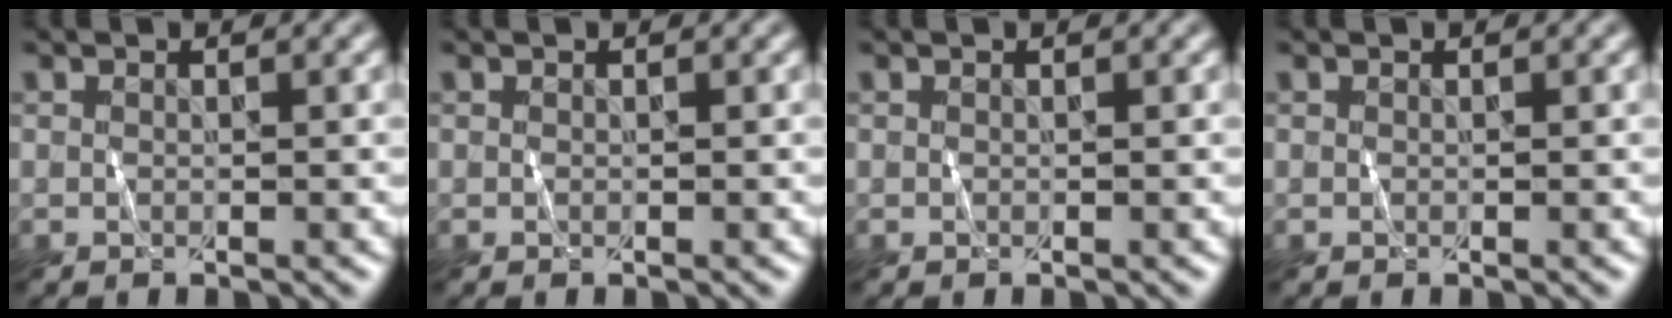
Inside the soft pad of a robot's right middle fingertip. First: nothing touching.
{"total": 0.0}
{"total": 0.0}
{"total": 0.0}